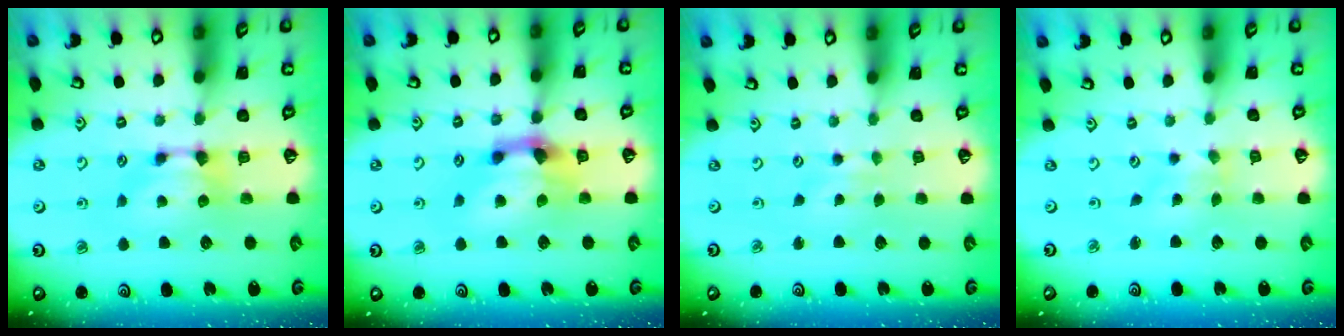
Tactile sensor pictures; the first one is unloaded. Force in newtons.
{"total": 4.6, "press": 4.1, "slide": 2.1}
{"total": 2.2, "press": 2.1, "slide": 0.4}
{"total": 3.5, "press": 3.3, "slide": 0.9}